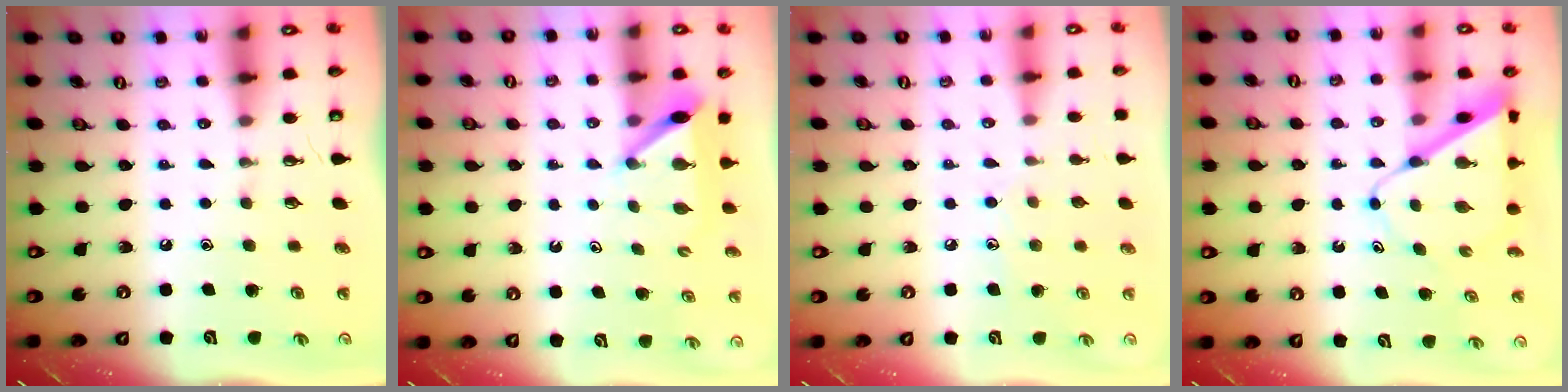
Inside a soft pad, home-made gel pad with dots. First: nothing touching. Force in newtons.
{"total": 6.4, "press": 6.4, "slide": 0.2}
{"total": 6.8, "press": 6.8, "slide": 0.7}
{"total": 7.7, "press": 7.7, "slide": 0.4}